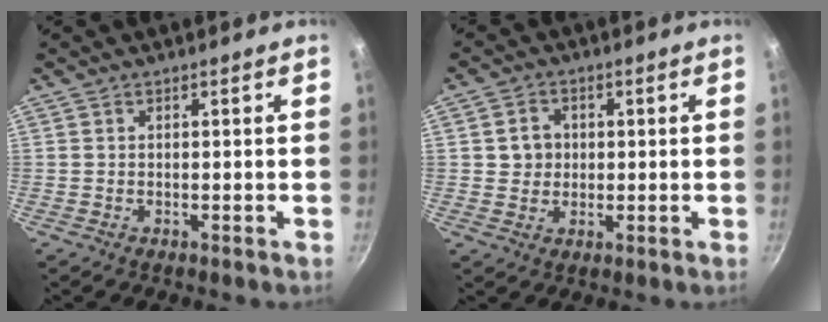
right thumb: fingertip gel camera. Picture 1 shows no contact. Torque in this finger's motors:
{"motor_torque": [-0.34, 0.37, -0.18, -0.12, 0.00]}